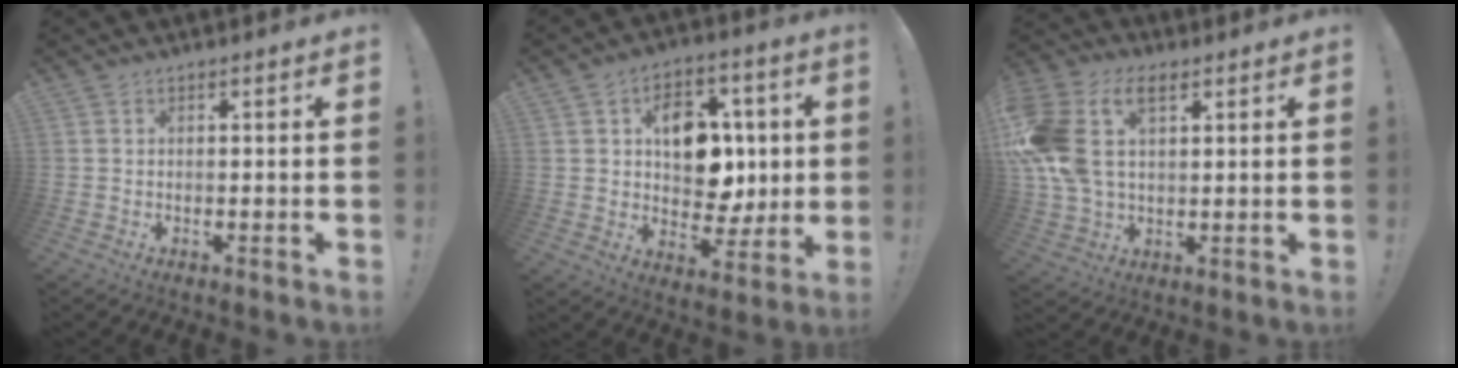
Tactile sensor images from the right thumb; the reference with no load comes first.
{"total": 14.7, "force": [2.9, 11.3, 9.0], "torque": [-0.120, -0.005, 0.065]}
{"total": 17.4, "force": [5.8, 10.8, 12.3], "torque": [-0.256, -0.014, 0.104]}